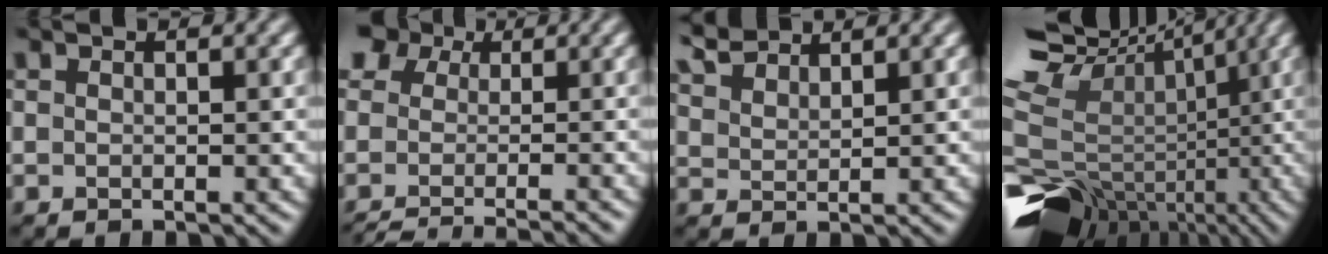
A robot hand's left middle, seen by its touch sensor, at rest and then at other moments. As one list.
[{"total": 6.6, "force": [-3.2, 4.2, 3.9], "torque": [-0.034, -0.007, -0.045]}, {"total": 3.3, "force": [3.1, 0.7, 1.0], "torque": [-0.026, 0.013, 0.063]}, {"total": 13.9, "force": [-2.2, 10.6, 8.7], "torque": [-0.218, 0.016, -0.008]}]